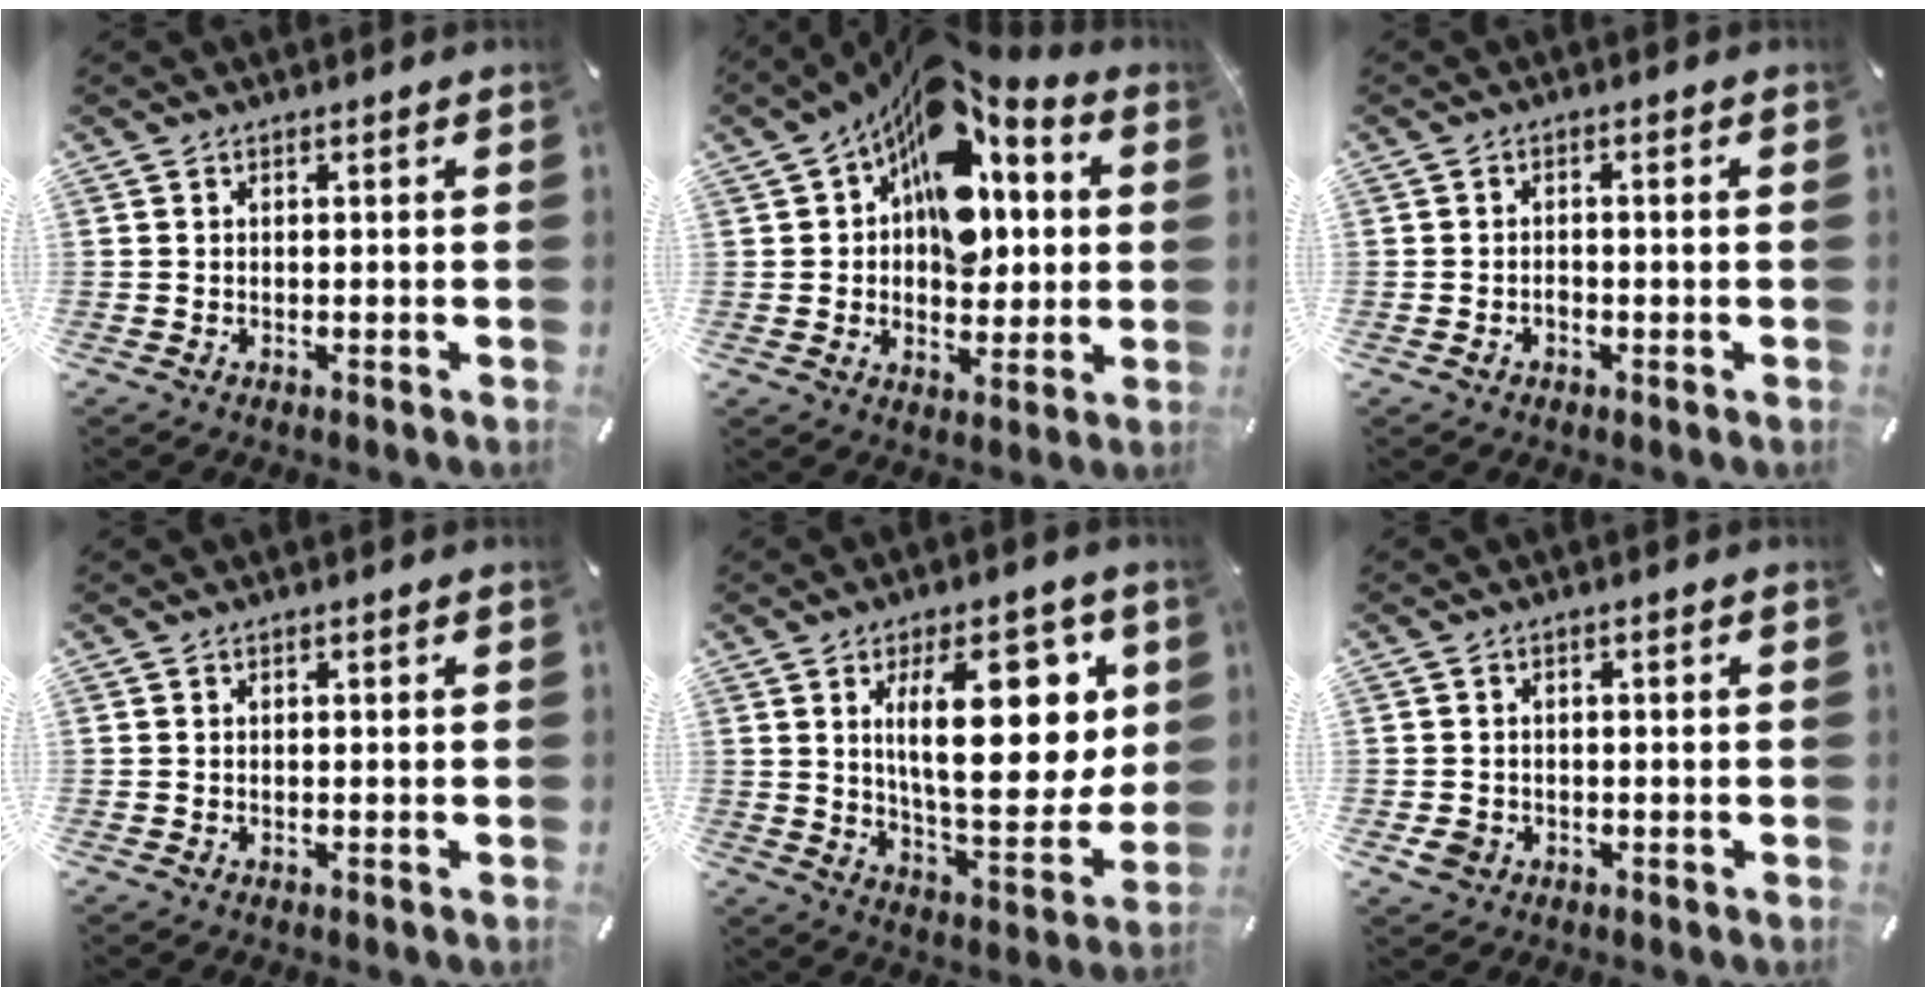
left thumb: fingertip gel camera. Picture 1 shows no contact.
{"total": 16.4, "force": [6.2, 11.3, 10.2], "torque": [-0.144, -0.047, 0.112]}
{"total": 1.4, "force": [-0.6, 0.8, 1.0], "torque": [-0.020, 0.002, -0.012]}
{"total": 0.0}
{"total": 22.2, "force": [7.4, 9.7, 18.5], "torque": [-0.276, -0.026, 0.109]}
{"total": 2.8, "force": [-0.9, 2.4, 1.2], "torque": [-0.026, 0.002, -0.019]}